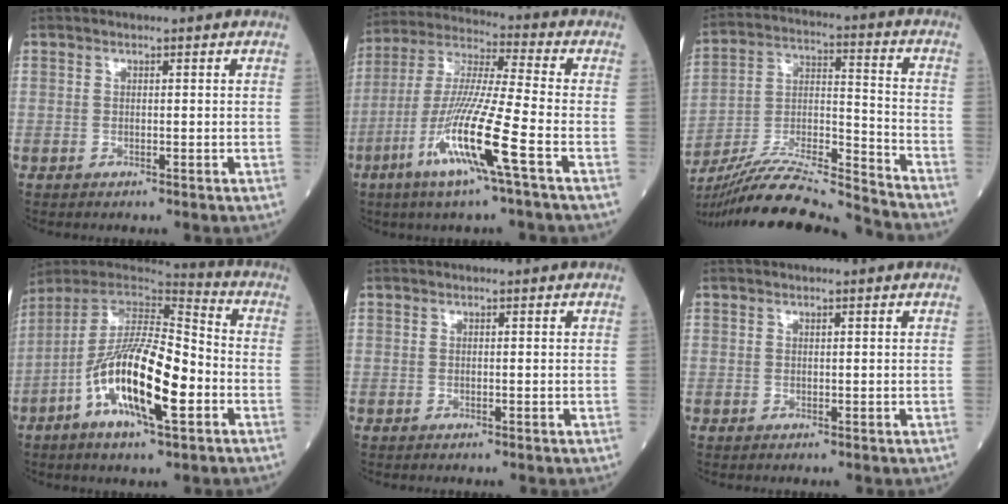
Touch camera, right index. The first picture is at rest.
{"total": 14.8, "force": [-6.1, -0.6, 13.5], "torque": [-0.276, -0.018, -0.121]}
{"total": 20.2, "force": [-19.0, -0.5, 6.8], "torque": [-0.151, -0.006, -0.327]}
{"total": 17.5, "force": [-5.6, 3.5, 16.2], "torque": [-0.307, -0.007, -0.102]}
{"total": 0.0}
{"total": 0.0}